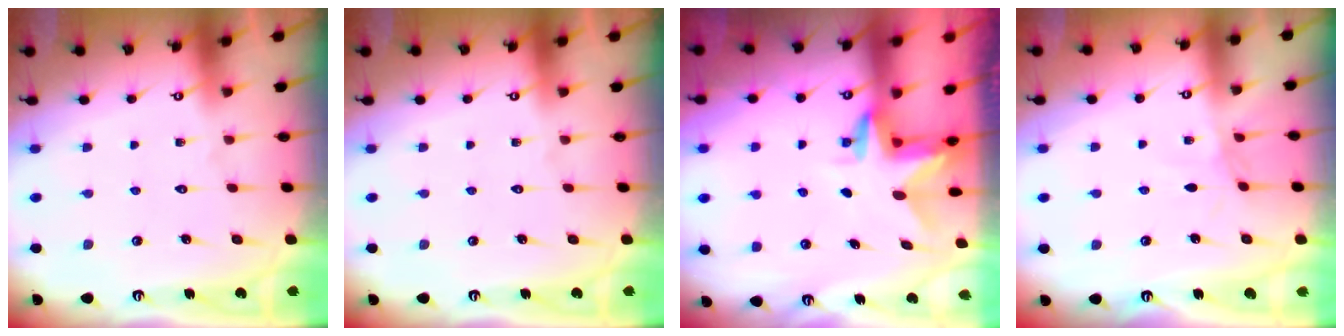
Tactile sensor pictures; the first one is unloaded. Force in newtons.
{"total": 0.0}
{"total": 2.9, "press": 2.9, "slide": 0.2}
{"total": 2.3, "press": 2.3, "slide": 0.4}